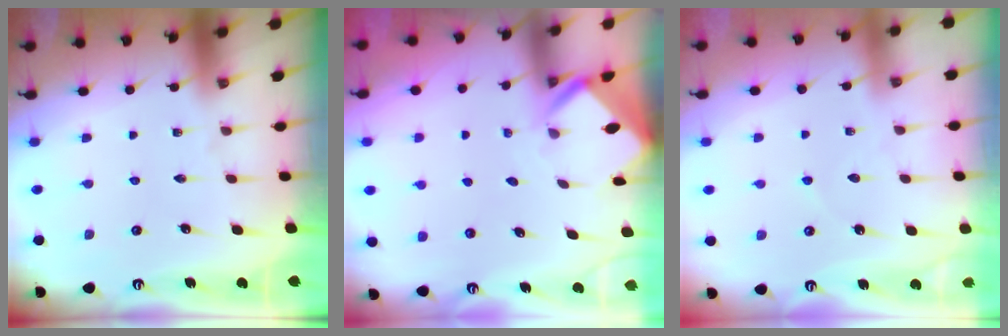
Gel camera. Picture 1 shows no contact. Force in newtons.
{"total": 2.4, "press": 2.4, "slide": 0.1}
{"total": 2.0, "press": 2.0, "slide": 0.2}